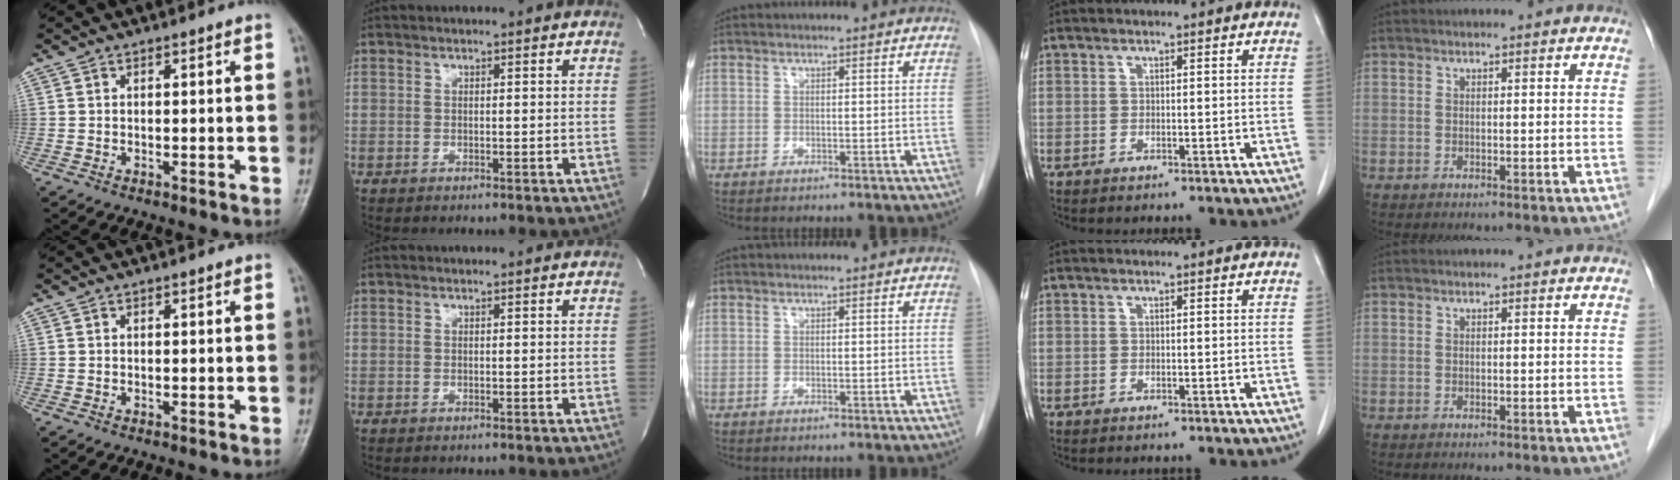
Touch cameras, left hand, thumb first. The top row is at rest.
{}